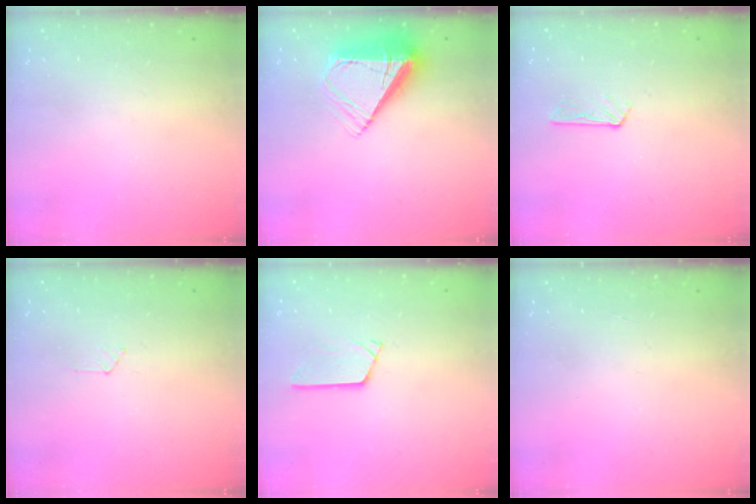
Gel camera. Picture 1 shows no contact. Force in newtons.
{"total": 9.5, "press": 9.4, "slide": 1.4}
{"total": 2.9, "press": 2.9, "slide": 0.3}
{"total": 3.0, "press": 3.0, "slide": 0.4}
{"total": 3.2, "press": 3.2, "slide": 0.3}
{"total": 0.0}